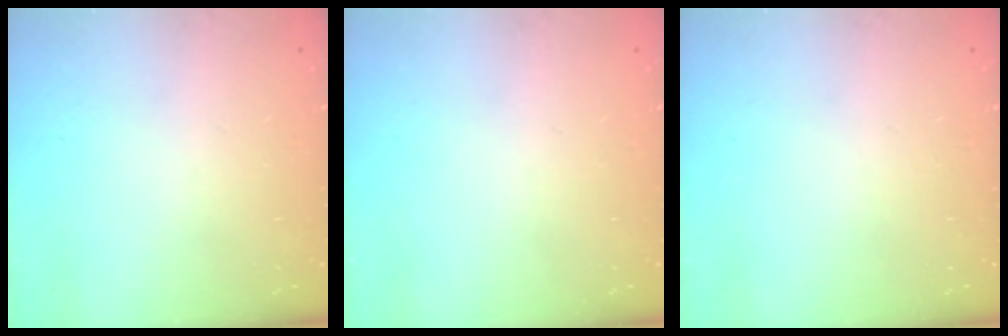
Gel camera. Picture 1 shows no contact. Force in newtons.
{"total": 0.0}
{"total": 0.0}